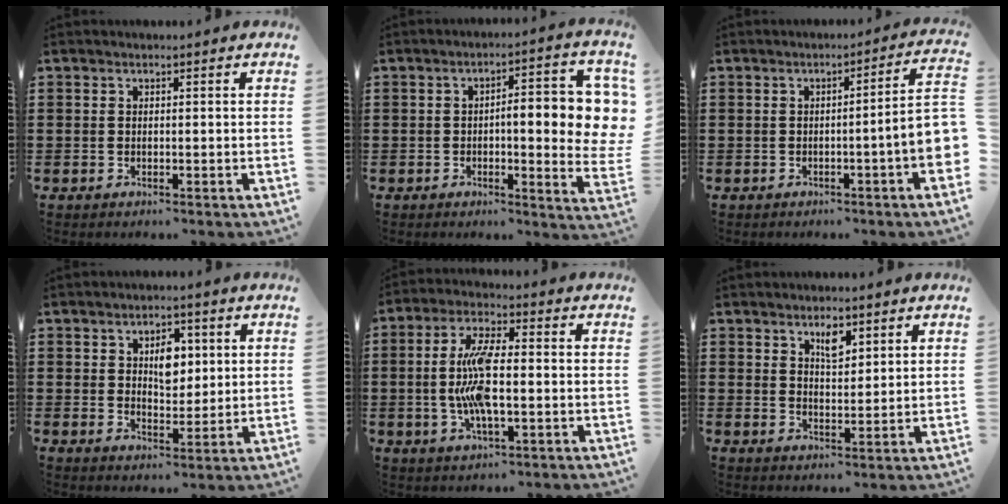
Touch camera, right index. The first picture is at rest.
{"total": 9.3, "force": [0.5, 2.2, 9.0], "torque": [-0.127, -0.004, 0.002]}
{"total": 6.9, "force": [-1.3, 0.4, 6.8], "torque": [-0.112, -0.013, -0.023]}
{"total": 5.3, "force": [1.6, 3.2, 3.9], "torque": [-0.061, 0.003, 0.020]}
{"total": 9.5, "force": [-0.9, 3.1, 9.0], "torque": [-0.199, -0.010, -0.022]}
{"total": 3.5, "force": [2.2, 1.4, 2.3], "torque": [-0.035, -0.001, 0.036]}